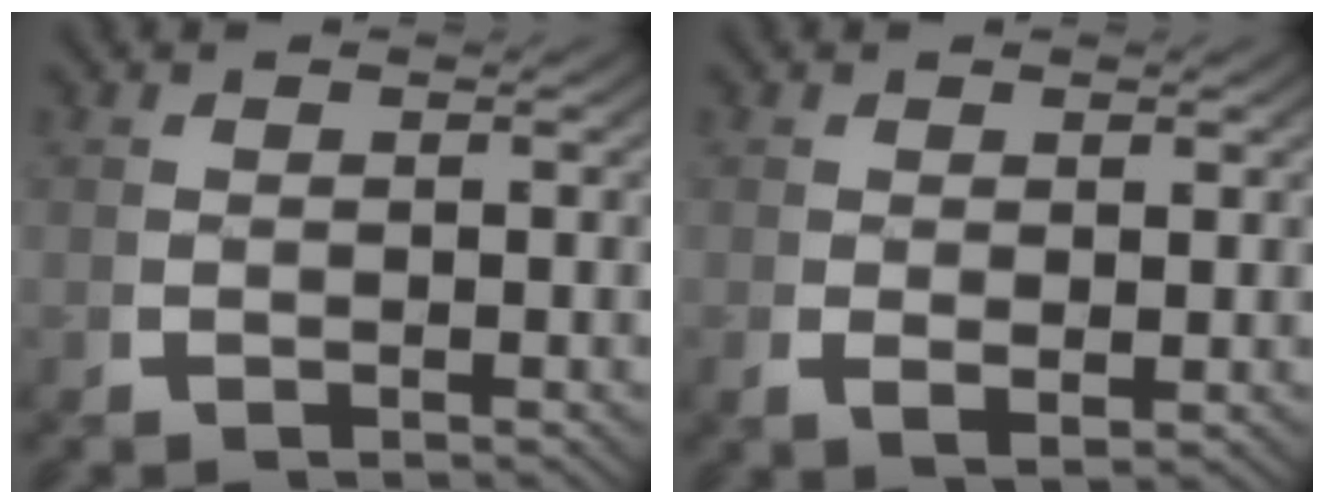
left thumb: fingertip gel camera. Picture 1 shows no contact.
{"total": 1.5, "force": [0.4, 0.8, 1.1], "torque": [-0.027, -0.009, 0.017]}